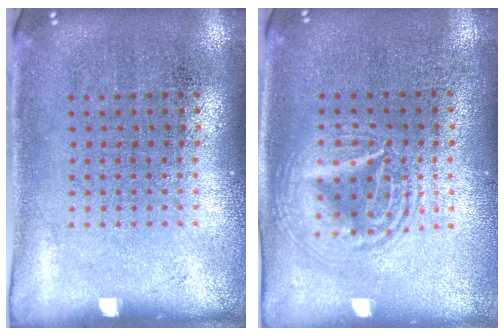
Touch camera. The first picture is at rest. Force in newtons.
{"total": 2.8, "press": 2.8, "slide": 0.4}